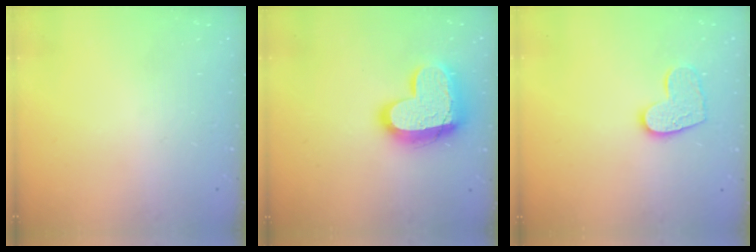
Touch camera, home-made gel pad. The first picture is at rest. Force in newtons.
{"total": 17.9, "press": 17.8, "slide": 1.6}
{"total": 11.3, "press": 11.2, "slide": 0.7}